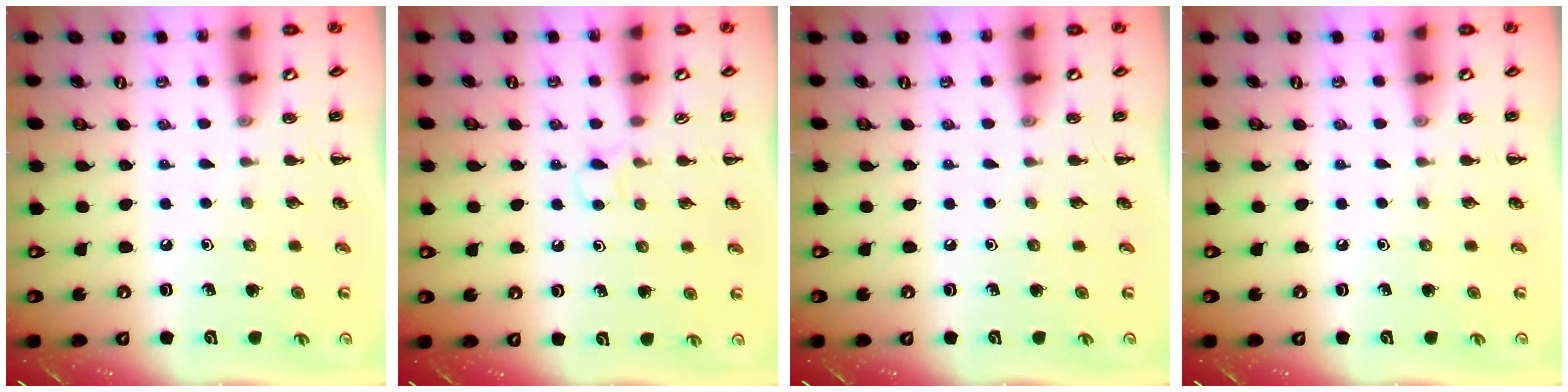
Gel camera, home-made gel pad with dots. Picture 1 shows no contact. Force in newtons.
{"total": 3.4, "press": 3.1, "slide": 1.3}
{"total": 0.0}
{"total": 0.0}